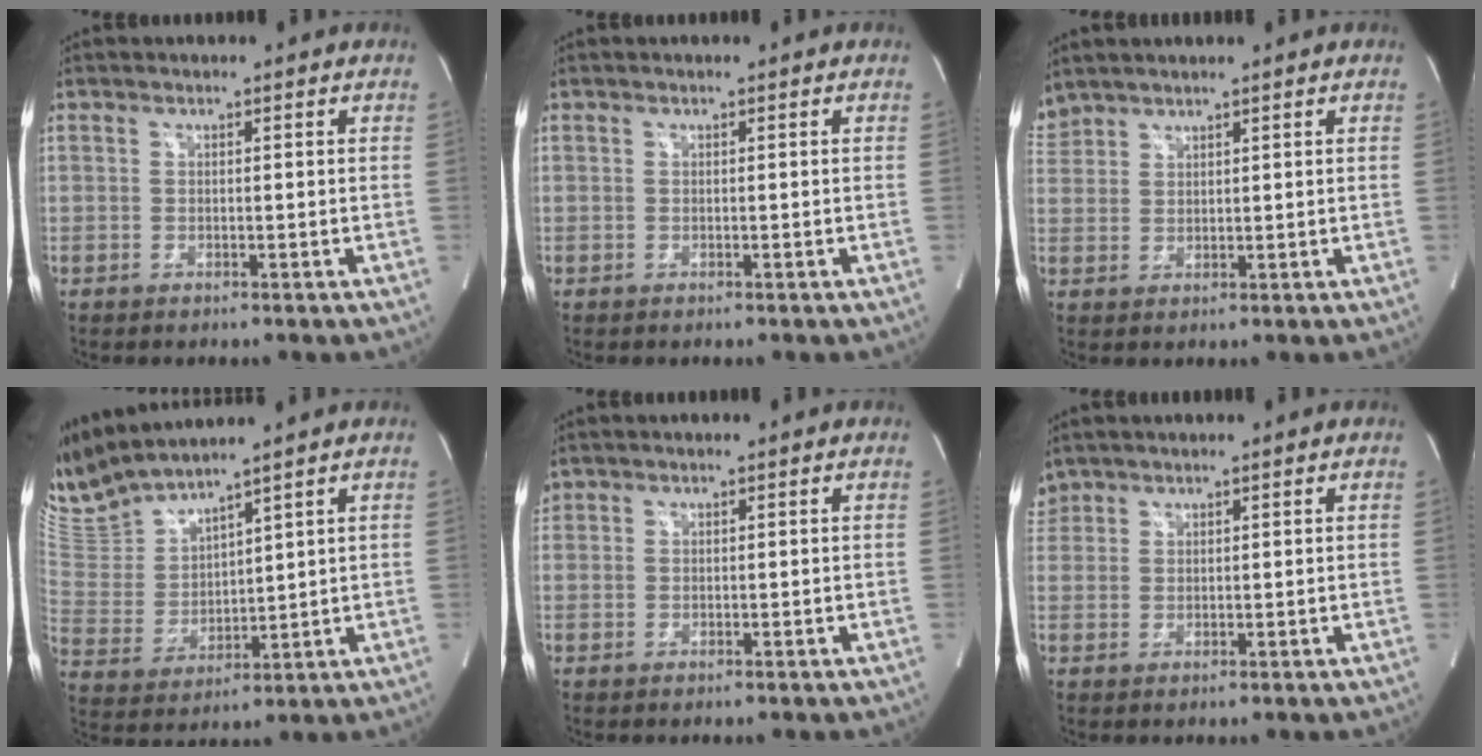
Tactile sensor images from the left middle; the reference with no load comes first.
{"total": 0.0}
{"total": 3.6, "force": [3.4, 1.0, 0.2], "torque": [-0.018, 0.020, 0.076]}
{"total": 10.3, "force": [9.9, 0.1, 3.0], "torque": [-0.084, -0.001, 0.217]}
{"total": 1.0, "force": [0.8, 0.6, 0.0], "torque": [-0.001, 0.014, 0.016]}
{"total": 2.6, "force": [2.3, 1.2, -0.1], "torque": [-0.001, 0.014, 0.048]}